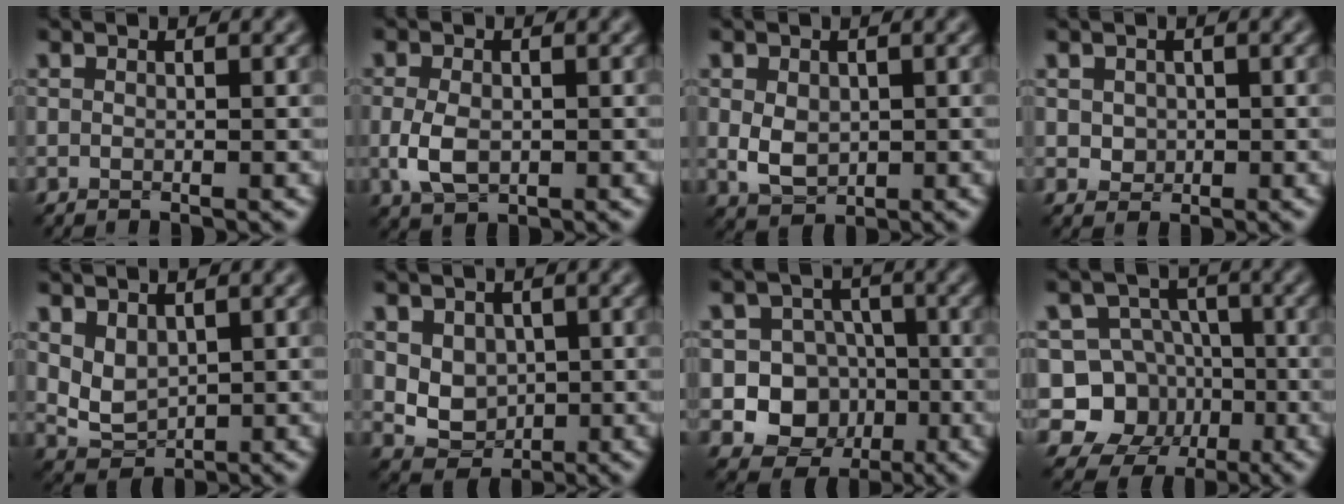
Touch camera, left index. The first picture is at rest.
{"total": 3.3, "force": [-0.6, 2.1, 2.4], "torque": [-0.059, -0.004, -0.011]}
{"total": 3.1, "force": [0.0, 2.3, 2.1], "torque": [-0.045, -0.006, 0.003]}
{"total": 1.5, "force": [0.1, 1.4, 0.6], "torque": [-0.016, -0.004, 0.005]}
{"total": 2.3, "force": [1.0, 1.5, 1.4], "torque": [-0.036, -0.007, 0.025]}
{"total": 3.8, "force": [0.5, 3.1, 2.1], "torque": [-0.041, -0.007, 0.016]}
{"total": 9.4, "force": [-2.5, 8.6, 3.0], "torque": [-0.033, 0.005, -0.064]}
{"total": 7.7, "force": [-2.3, 6.9, 2.3], "torque": [-0.024, 0.012, -0.070]}